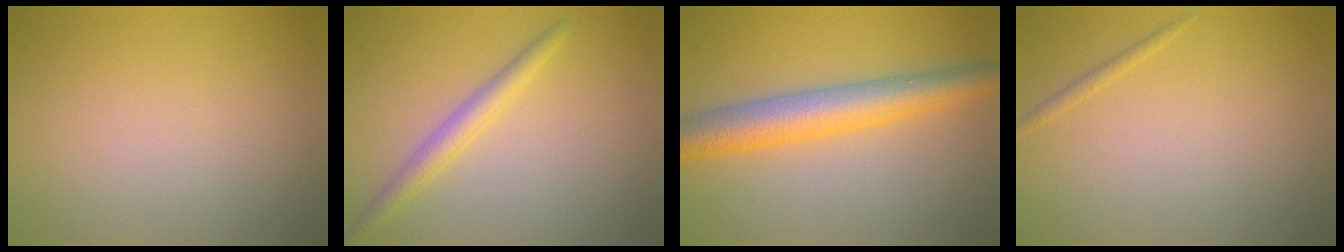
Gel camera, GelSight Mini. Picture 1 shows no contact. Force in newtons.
{"total": 2.5, "press": 2.5, "slide": 0.1}
{"total": 6.3, "press": 6.3, "slide": 0.1}
{"total": 0.6, "press": 0.6, "slide": 0.1}